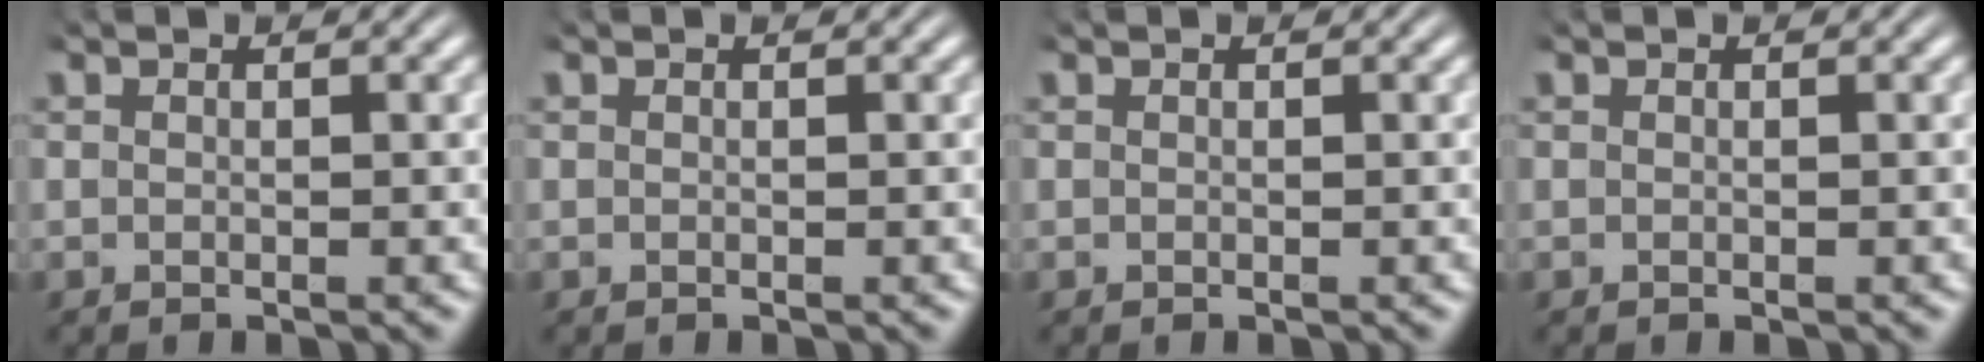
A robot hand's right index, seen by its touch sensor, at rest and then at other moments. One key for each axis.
{"total": 0.0}
{"total": 0.0}
{"total": 0.0}